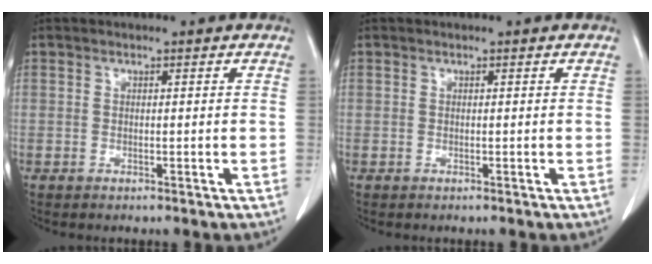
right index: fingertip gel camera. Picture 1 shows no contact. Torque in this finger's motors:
{"motor_torque": [0.00, 0.00, 0.01, 0.01]}